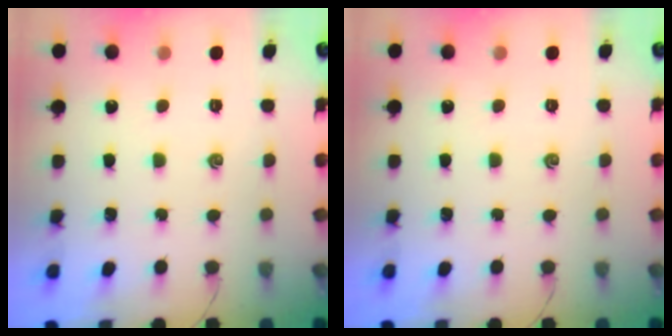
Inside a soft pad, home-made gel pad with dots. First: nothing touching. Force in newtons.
{"total": 0.0}